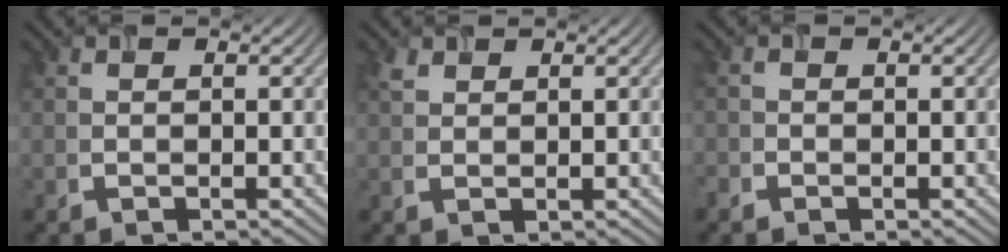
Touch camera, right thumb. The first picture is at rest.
{"total": 1.4, "force": [1.1, 0.6, 0.6], "torque": [-0.018, 0.002, 0.025]}
{"total": 1.2, "force": [-0.8, 0.9, 0.1], "torque": [0.000, -0.003, -0.020]}